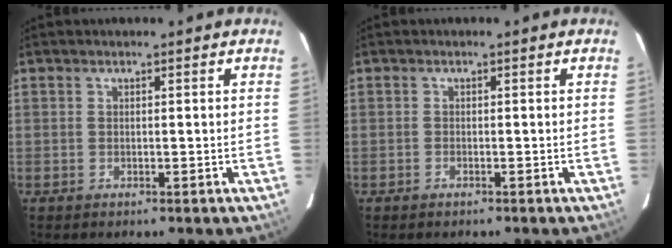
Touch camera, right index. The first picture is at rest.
{"total": 0.7, "force": [-0.6, 0.3, 0.2], "torque": [-0.005, 0.002, -0.012]}